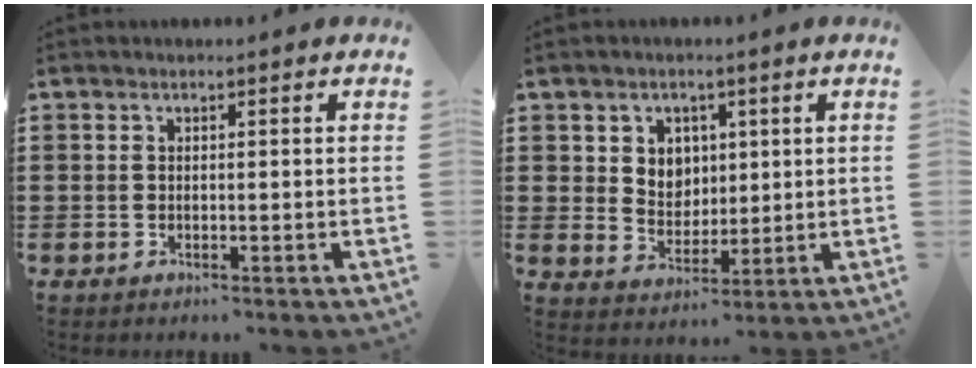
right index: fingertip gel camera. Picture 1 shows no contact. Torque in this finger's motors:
{"motor_torque": [0.39, 0.30, 0.15, 0.05]}